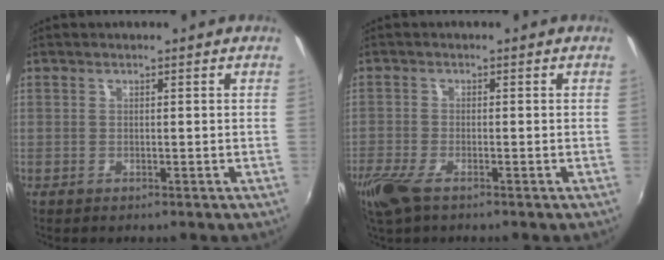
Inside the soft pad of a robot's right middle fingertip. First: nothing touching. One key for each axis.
{"total": 6.1, "fx": -4.1, "fy": 1.9, "fz": 4.1, "tx": -0.105, "ty": -0.021, "tz": -0.081}